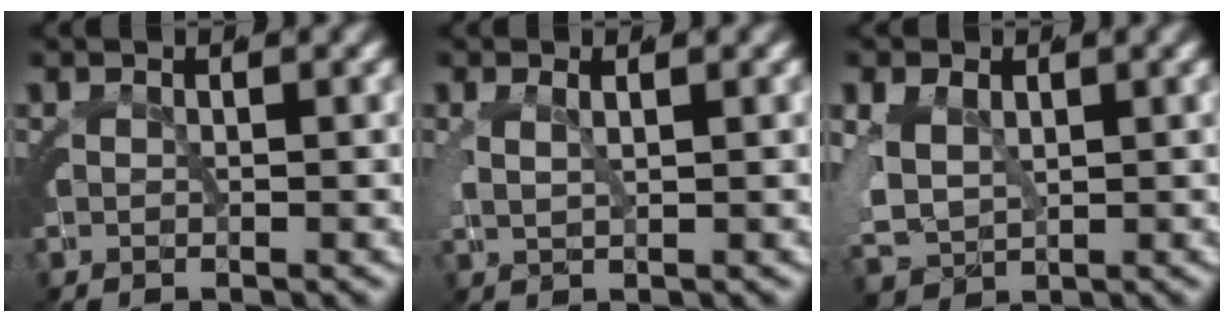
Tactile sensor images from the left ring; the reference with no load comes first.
{"total": 1.6, "force": [0.5, 0.7, 1.3], "torque": [-0.035, -0.005, 0.014]}
{"total": 6.0, "force": [0.1, 5.2, 2.9], "torque": [-0.093, -0.029, 0.016]}